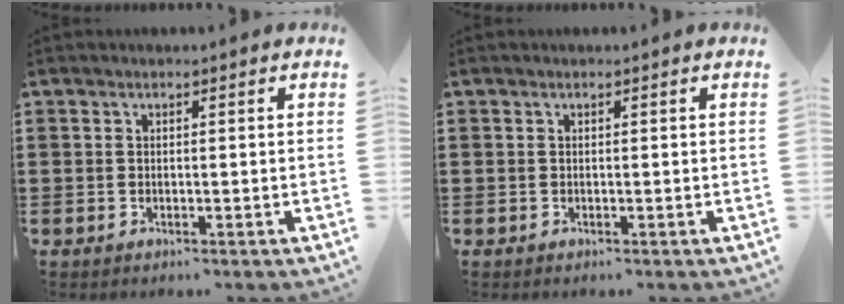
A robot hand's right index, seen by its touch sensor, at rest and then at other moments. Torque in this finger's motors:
{"motor_torque": [0.09, 0.62, 0.00, 0.00]}